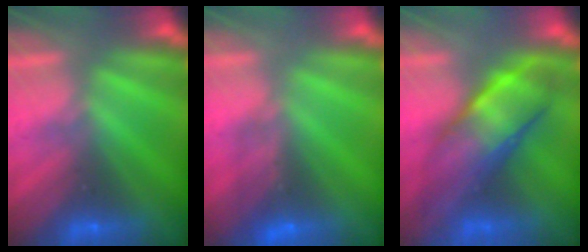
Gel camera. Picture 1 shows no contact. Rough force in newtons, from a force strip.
{"total": 1.2}
{"total": 7.6}